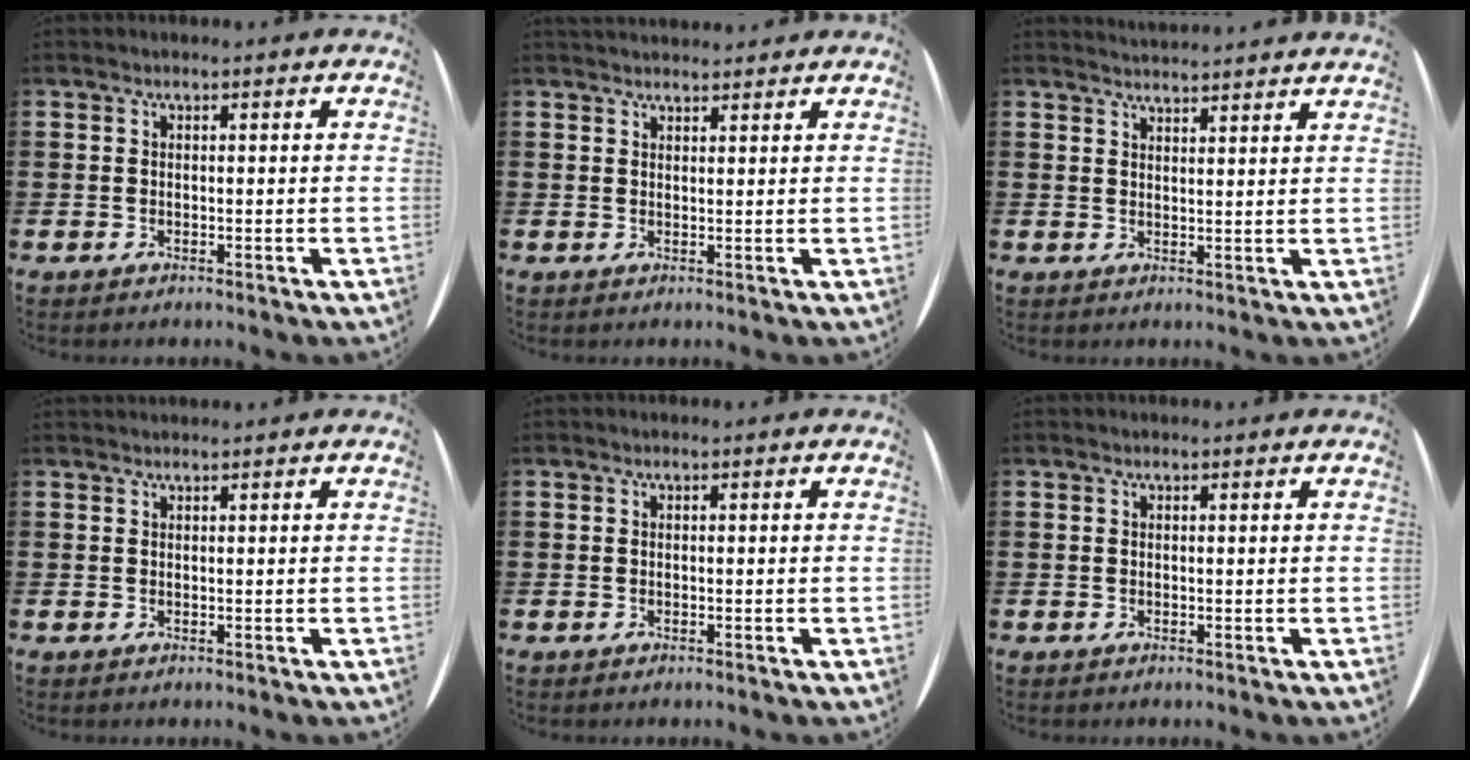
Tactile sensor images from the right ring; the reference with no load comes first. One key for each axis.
{"total": 1.4, "fx": 1.3, "fy": 0.1, "fz": -0.2, "tx": 0.001, "ty": 0.000, "tz": 0.026}
{"total": 2.5, "fx": 2.3, "fy": -0.6, "fz": -0.5, "tx": 0.007, "ty": -0.015, "tz": 0.044}
{"total": 0.6, "fx": 0.6, "fy": -0.1, "fz": 0.0, "tx": 0.001, "ty": 0.000, "tz": 0.012}
{"total": 0.0}
{"total": 0.0}